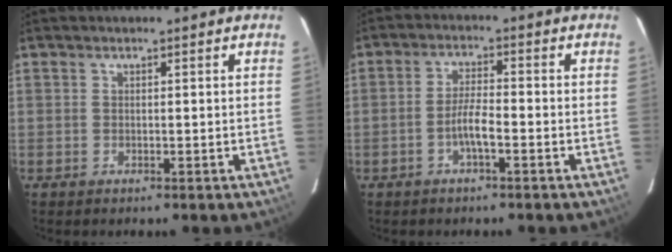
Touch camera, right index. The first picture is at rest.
{"total": 4.1, "force": [-2.0, 0.5, 3.6], "torque": [-0.074, 0.006, -0.037]}